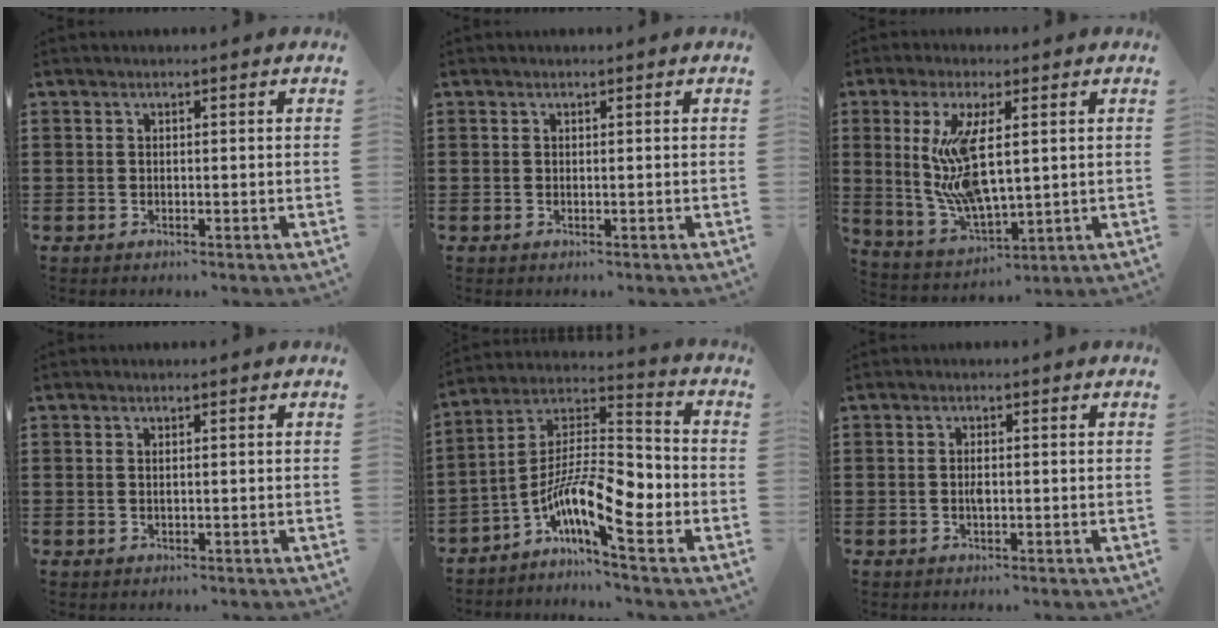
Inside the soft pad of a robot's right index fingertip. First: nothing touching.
{"total": 0.0}
{"total": 11.0, "force": [1.9, 4.3, 9.9], "torque": [-0.222, -0.008, 0.029]}
{"total": 0.5, "force": [0.1, 0.1, 0.5], "torque": [-0.010, -0.001, 0.003]}
{"total": 11.8, "force": [-5.7, 3.0, 9.9], "torque": [-0.207, -0.011, -0.111]}
{"total": 1.6, "force": [-0.2, 0.5, 1.5], "torque": [-0.028, 0.000, -0.003]}